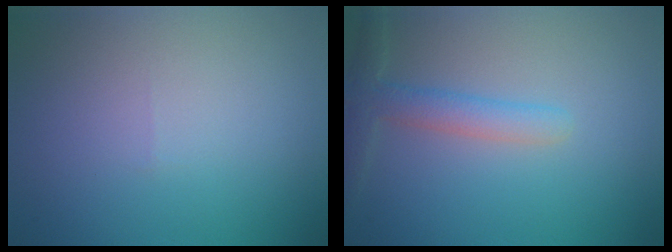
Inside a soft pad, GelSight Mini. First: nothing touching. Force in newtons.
{"total": 2.5, "press": 2.5, "slide": 0.0}